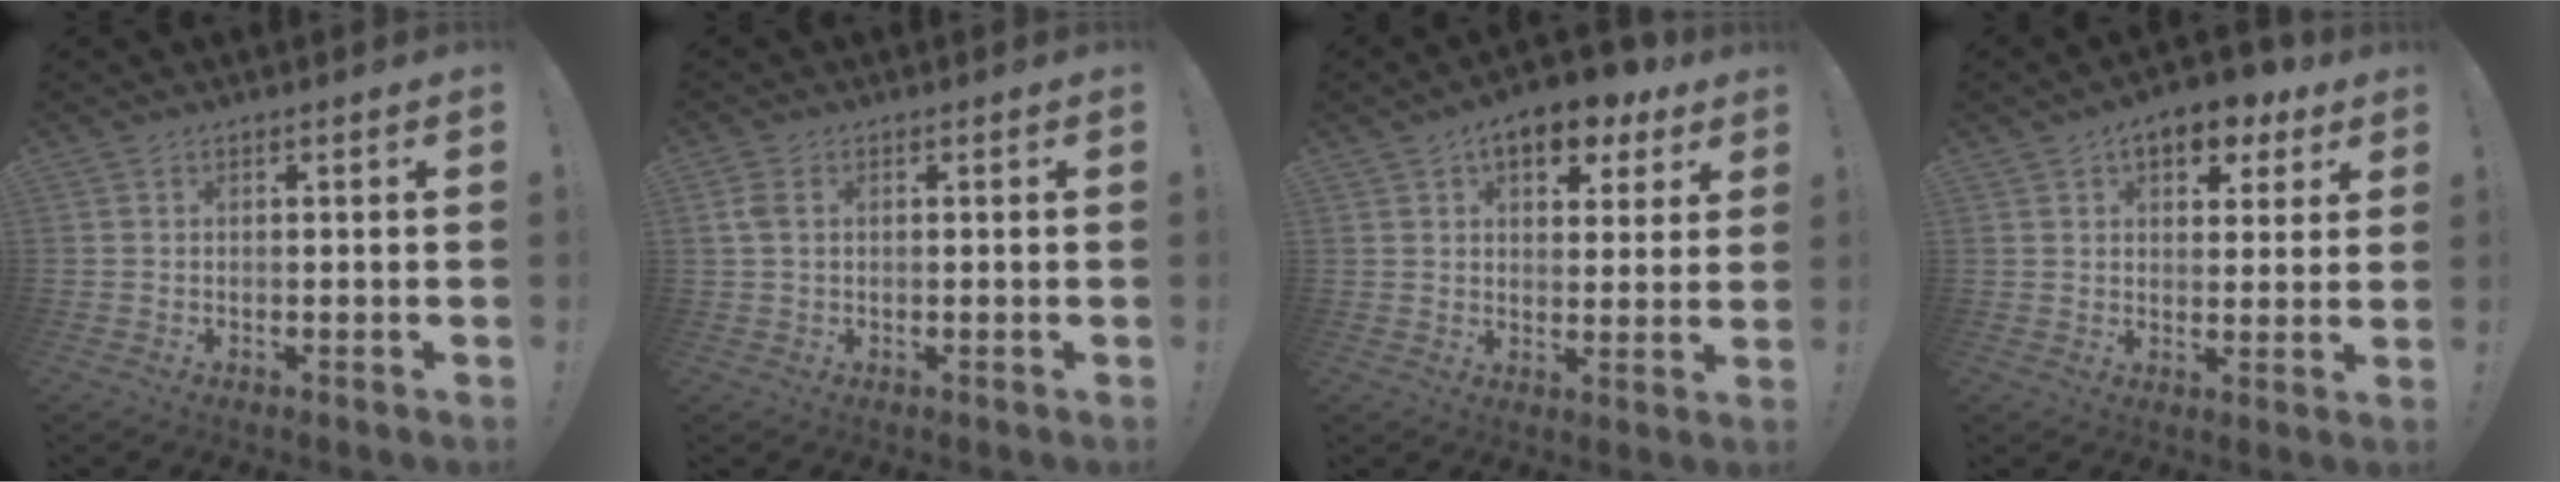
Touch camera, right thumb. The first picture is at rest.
{"total": 3.1, "force": [1.0, 1.8, 2.3], "torque": [-0.046, 0.007, 0.019]}
{"total": 11.1, "force": [6.8, 5.5, 6.9], "torque": [-0.092, -0.034, 0.117]}
{"total": 9.6, "force": [5.6, 5.3, 5.6], "torque": [-0.074, -0.024, 0.099]}